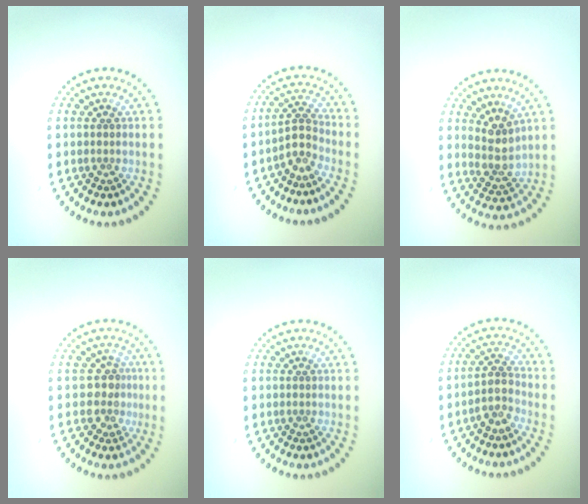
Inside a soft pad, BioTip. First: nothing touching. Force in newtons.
{"total": 2.4, "press": 1.6, "slide": 1.8}
{"total": 3.0, "press": 2.4, "slide": 1.8}
{"total": 2.5, "press": 1.9, "slide": 1.6}
{"total": 0.0}
{"total": 2.2, "press": 1.9, "slide": 1.1}